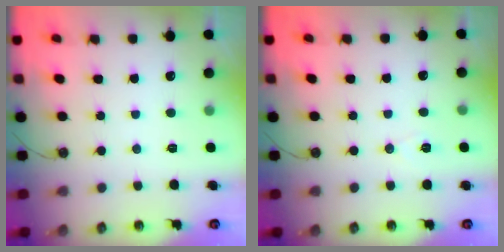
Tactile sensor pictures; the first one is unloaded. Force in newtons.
{"total": 5.5, "press": 3.2, "slide": 4.4}